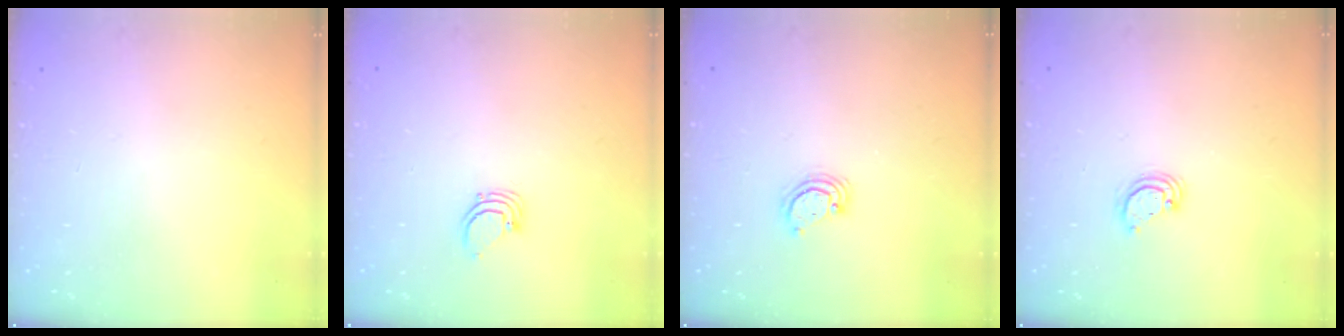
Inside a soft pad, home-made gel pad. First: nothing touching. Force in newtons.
{"total": 2.5, "press": 2.5, "slide": 0.1}
{"total": 2.6, "press": 2.6, "slide": 0.3}
{"total": 3.4, "press": 3.3, "slide": 0.4}